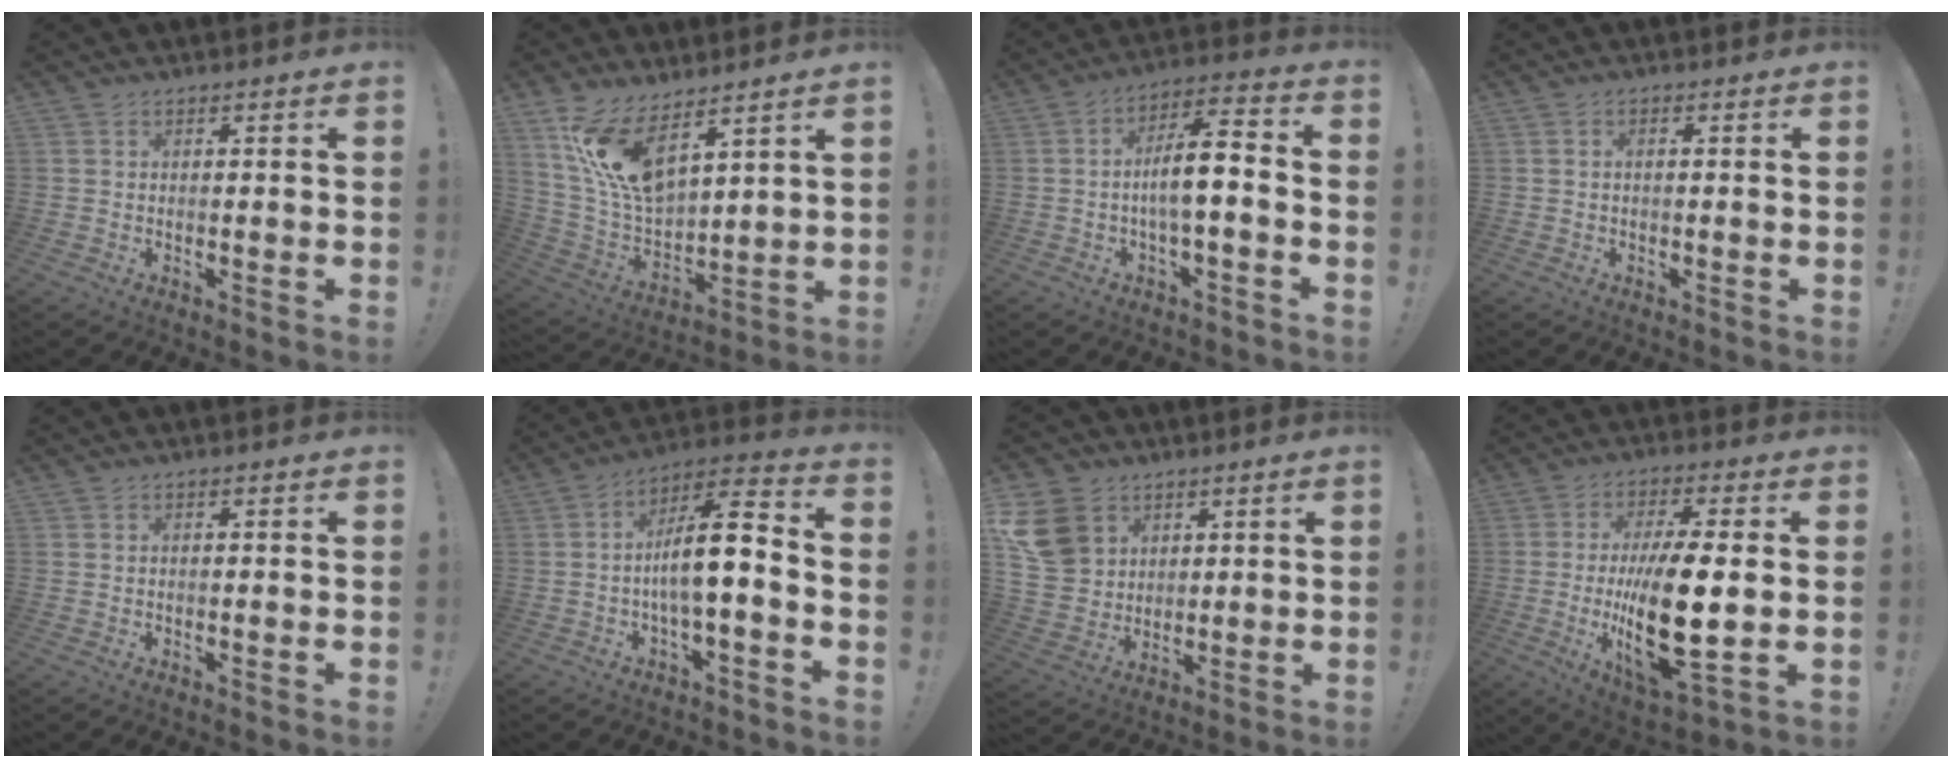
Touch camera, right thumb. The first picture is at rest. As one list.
[{"total": 14.9, "force": [9.8, 6.1, 9.4], "torque": [-0.189, -0.070, 0.181]}, {"total": 10.7, "force": [-1.6, 2.6, 10.2], "torque": [-0.174, 0.010, -0.033]}, {"total": 0.8, "force": [-0.3, 0.1, 0.7], "torque": [-0.014, 0.002, -0.005]}, {"total": 0.0}, {"total": 13.9, "force": [-2.3, 3.9, 13.1], "torque": [-0.206, 0.012, -0.043]}, {"total": 14.1, "force": [5.5, 11.3, 6.4], "torque": [-0.113, -0.017, 0.115]}, {"total": 20.1, "force": [-1.7, 6.5, 18.9], "torque": [-0.349, -0.018, -0.025]}]